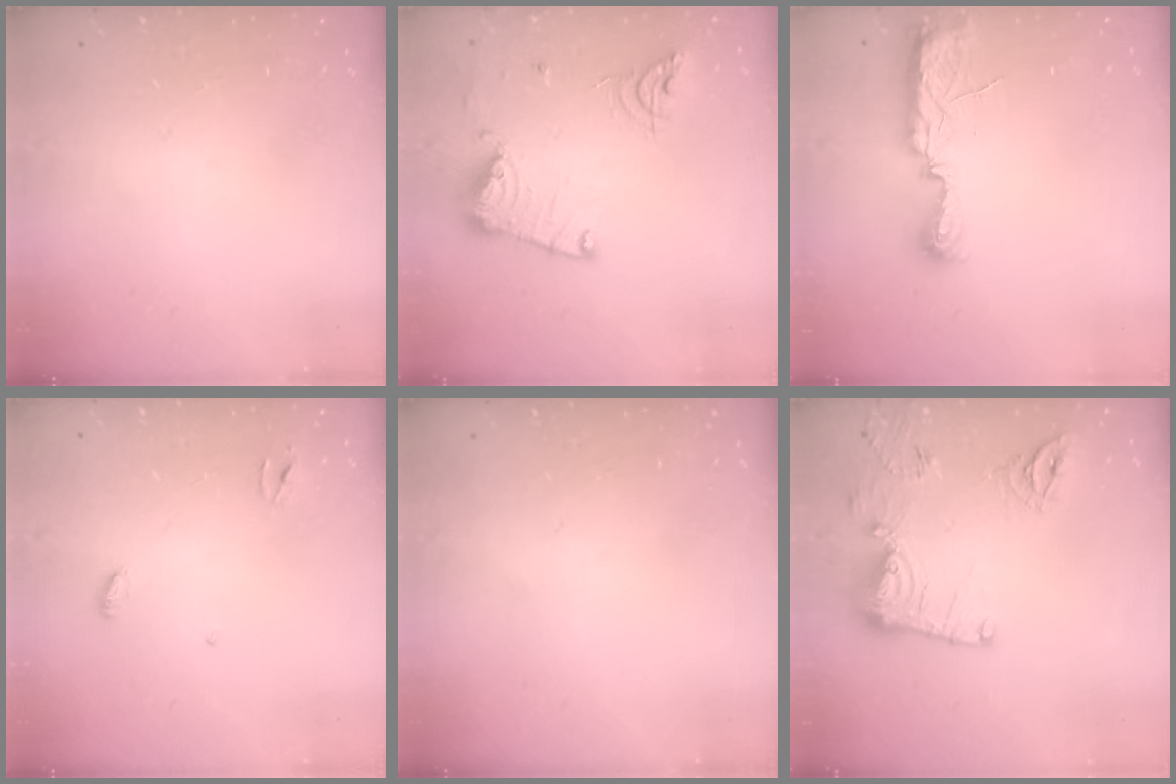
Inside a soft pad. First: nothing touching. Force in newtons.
{"total": 15.6, "press": 15.5, "slide": 1.5}
{"total": 8.5, "press": 8.3, "slide": 2.0}
{"total": 3.2, "press": 3.2, "slide": 0.3}
{"total": 0.0}
{"total": 13.7, "press": 13.6, "slide": 1.4}